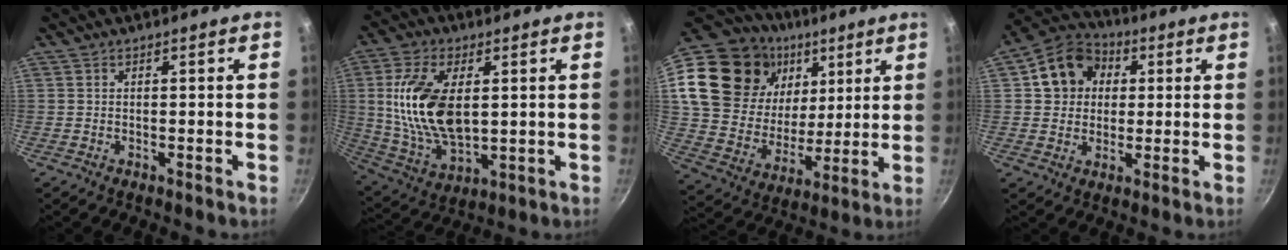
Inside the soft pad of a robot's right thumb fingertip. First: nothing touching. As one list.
[{"total": 16.9, "force": [2.6, 9.3, 13.9], "torque": [-0.257, -0.011, 0.058]}, {"total": 27.9, "force": [12.5, 19.4, 15.7], "torque": [-0.273, -0.024, 0.230]}, {"total": 11.6, "force": [2.6, 9.9, 5.5], "torque": [-0.064, 0.018, 0.028]}]